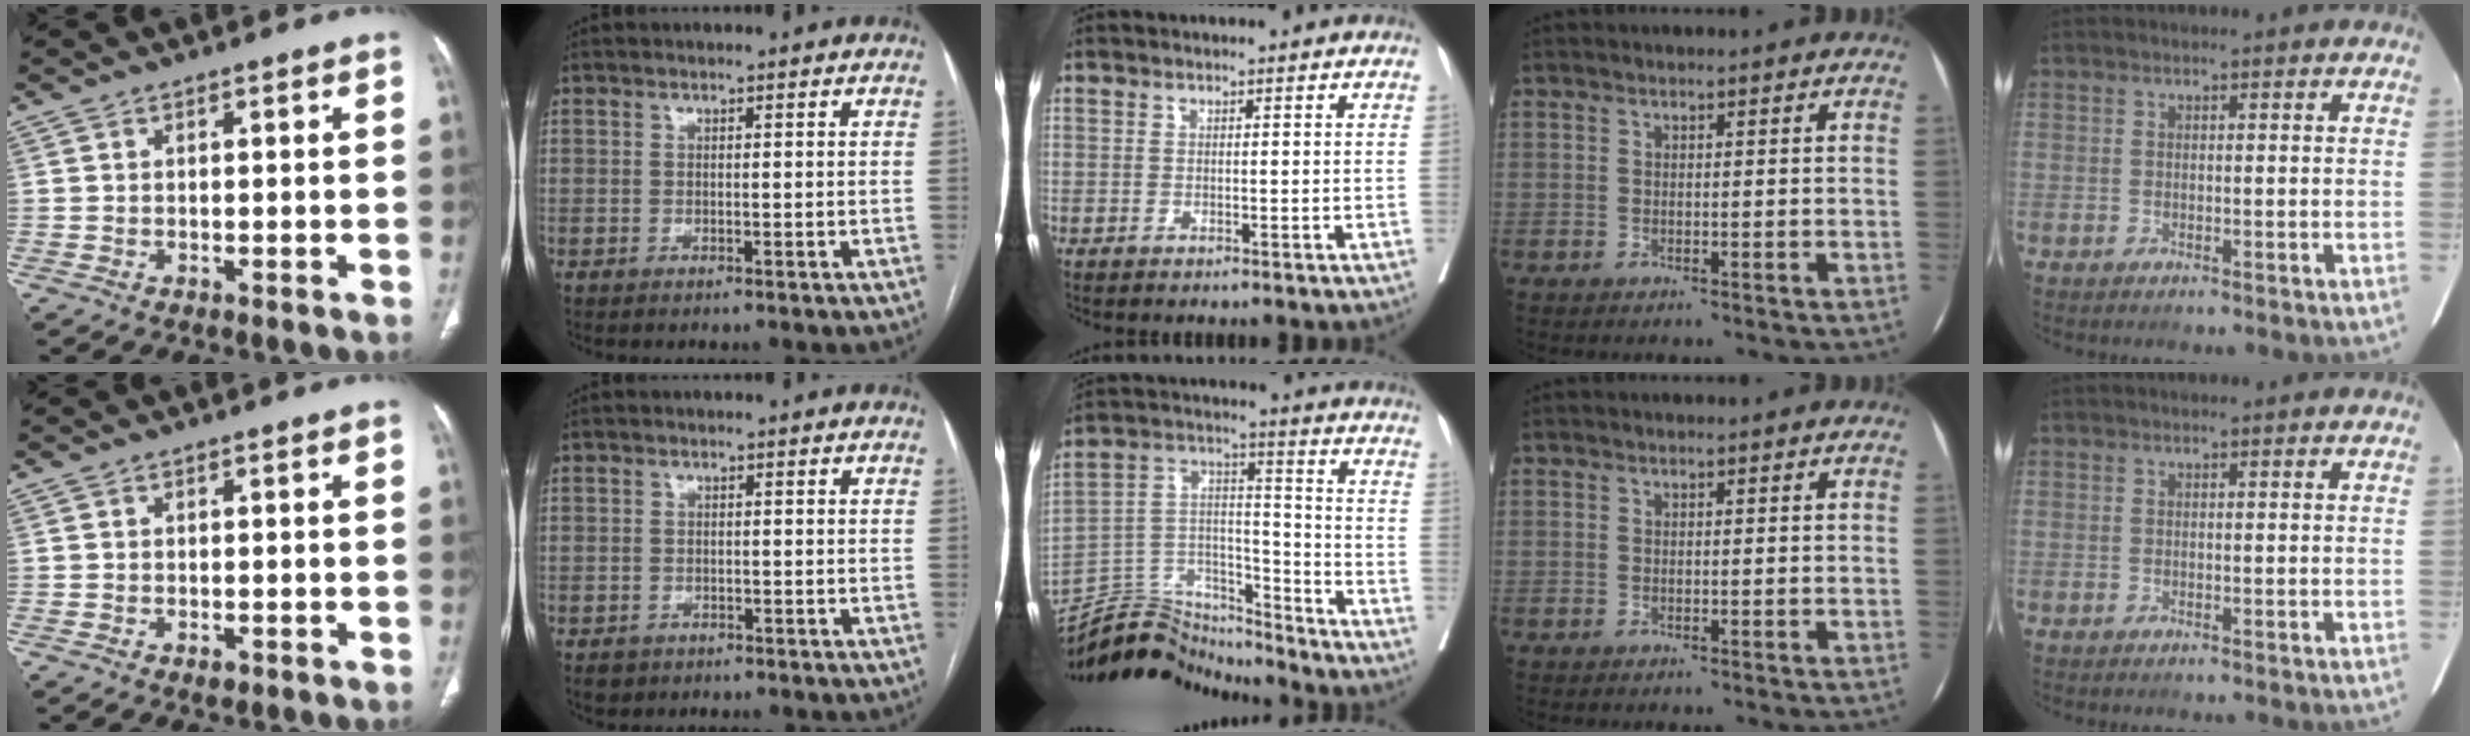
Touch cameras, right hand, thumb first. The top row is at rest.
{"thumb": {"total": 1.3, "force": [-0.7, 0.7, 0.8], "torque": [-0.011, 0.000, -0.008]}, "index": {"total": 2.2, "force": [-1.2, 1.8, 0.2], "torque": [-0.005, 0.004, -0.016]}, "middle": {"total": 15.3, "force": [-15.0, 2.5, 1.3], "torque": [-0.026, 0.047, -0.261]}}